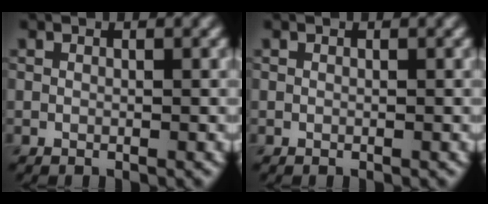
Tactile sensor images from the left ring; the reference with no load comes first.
{"total": 0.0}